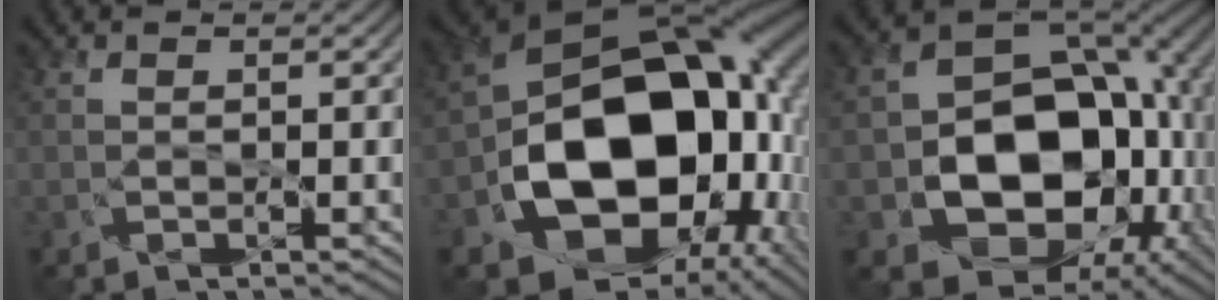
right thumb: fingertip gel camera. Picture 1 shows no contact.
{"total": 17.0, "force": [-2.9, 13.3, 10.2], "torque": [-0.165, -0.029, -0.031]}
{"total": 15.6, "force": [-2.5, 12.7, 8.7], "torque": [-0.115, -0.035, -0.022]}